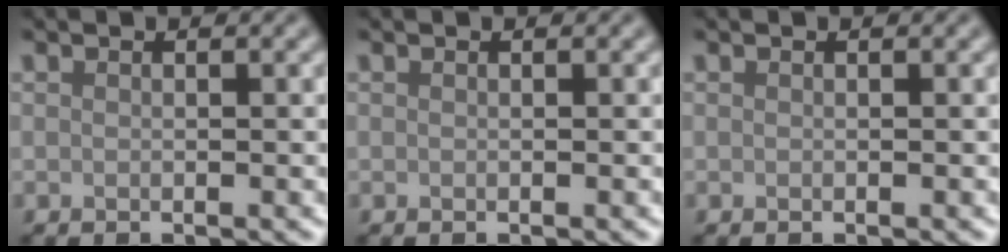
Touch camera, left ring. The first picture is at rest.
{"total": 0.0}
{"total": 0.0}